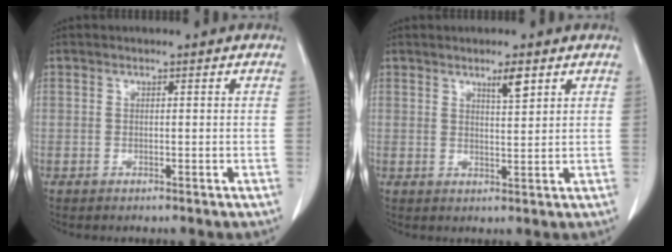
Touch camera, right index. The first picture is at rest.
{"total": 3.0, "force": [1.9, 0.3, 2.3], "torque": [-0.041, -0.003, 0.033]}